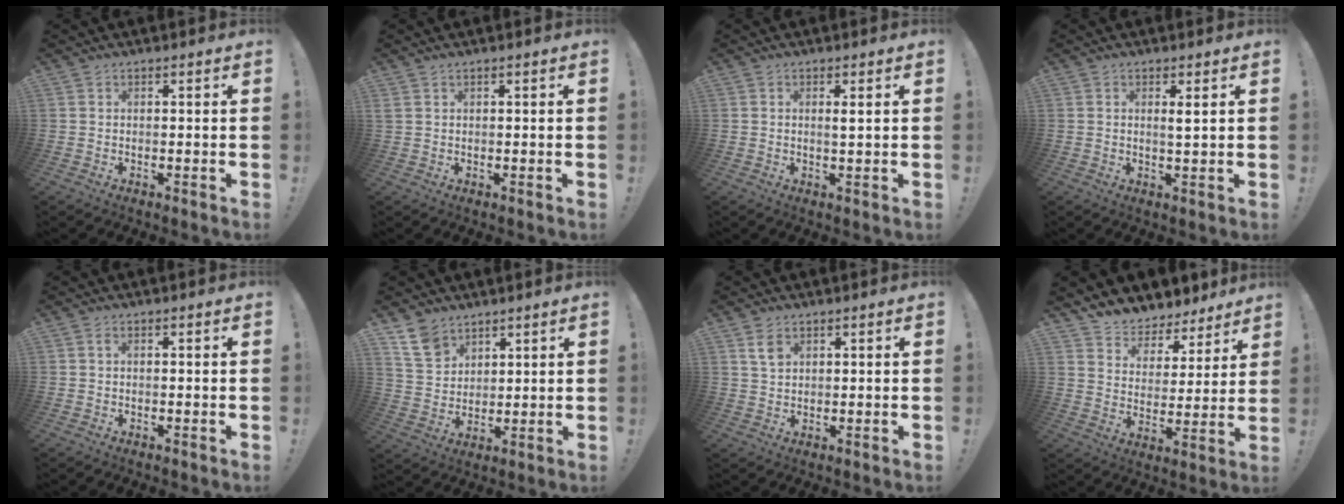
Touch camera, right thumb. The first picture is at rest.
{"total": 1.1, "force": [0.7, 0.3, 0.7], "torque": [-0.016, 0.000, 0.014]}
{"total": 1.9, "force": [0.7, 0.1, 1.8], "torque": [-0.026, -0.005, 0.007]}
{"total": 2.3, "force": [1.0, 0.2, 2.0], "torque": [-0.033, -0.008, 0.014]}
{"total": 0.8, "force": [0.1, 0.2, 0.8], "torque": [-0.021, 0.003, 0.003]}
{"total": 10.0, "force": [7.0, 6.3, 3.3], "torque": [-0.058, -0.039, 0.139]}
{"total": 4.0, "force": [2.1, 2.3, 2.5], "torque": [-0.032, -0.008, 0.035]}
{"total": 7.1, "force": [5.9, 3.9, 0.5], "torque": [-0.017, -0.060, 0.114]}